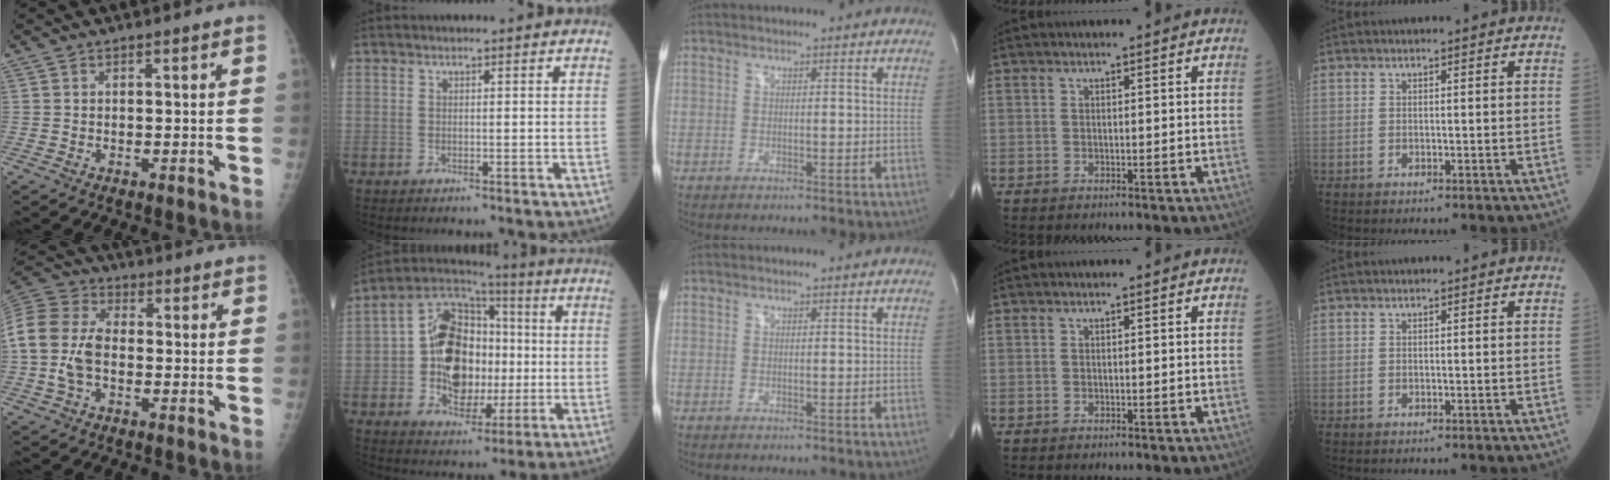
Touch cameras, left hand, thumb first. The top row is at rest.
{"thumb": {"total": 13.1, "force": [-1.5, 8.4, 9.9], "torque": [-0.218, 0.028, -0.033]}, "index": {"total": 14.5, "force": [-0.7, 10.1, 10.4], "torque": [-0.199, 0.037, -0.007]}}